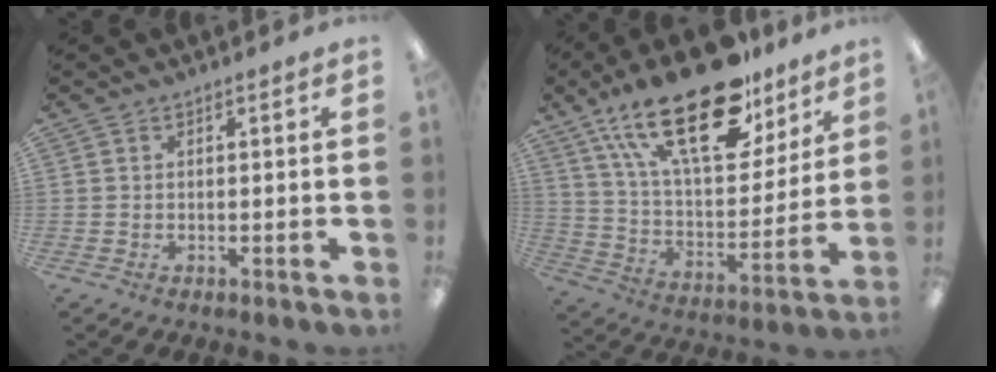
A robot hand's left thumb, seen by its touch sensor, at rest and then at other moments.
{"total": 27.7, "force": [17.5, 12.0, 17.9], "torque": [-0.306, -0.090, 0.297]}